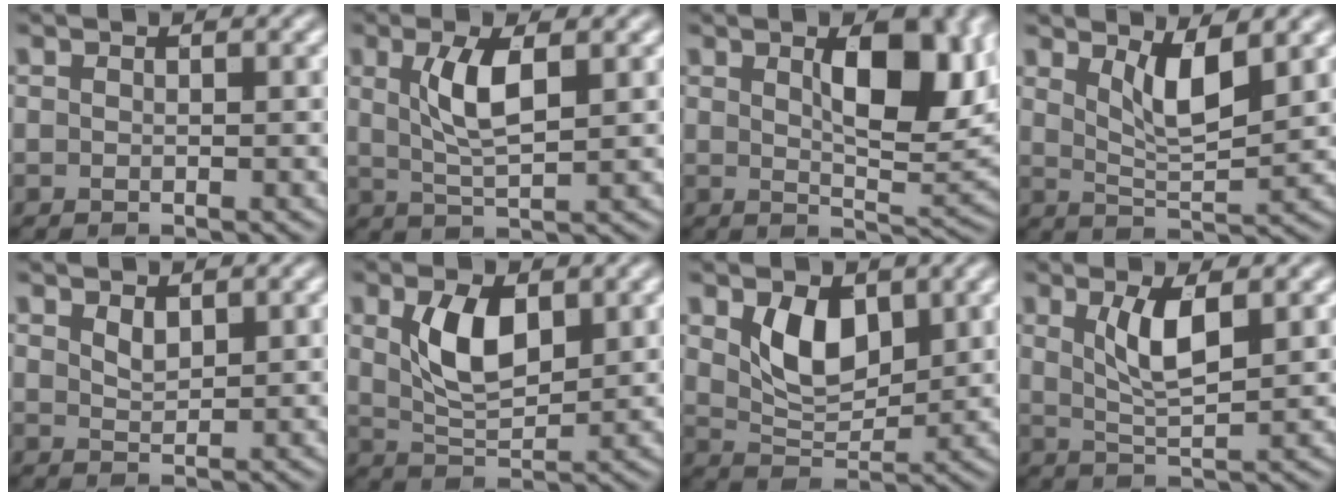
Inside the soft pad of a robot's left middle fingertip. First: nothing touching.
{"total": 4.5, "force": [1.0, 1.5, 4.1], "torque": [-0.091, -0.001, 0.020]}
{"total": 7.9, "force": [2.1, 3.0, 7.1], "torque": [-0.109, -0.004, 0.036]}
{"total": 4.2, "force": [1.9, 1.2, 3.6], "torque": [-0.071, -0.013, 0.039]}
{"total": 1.3, "force": [0.8, 0.5, 0.8], "torque": [-0.023, -0.005, 0.019]}
{"total": 5.3, "force": [1.3, 2.7, 4.4], "torque": [-0.099, -0.002, 0.028]}
{"total": 4.8, "force": [1.7, 2.8, 3.5], "torque": [-0.080, -0.009, 0.034]}
{"total": 4.2, "force": [1.1, 1.4, 3.8], "torque": [-0.085, -0.007, 0.023]}